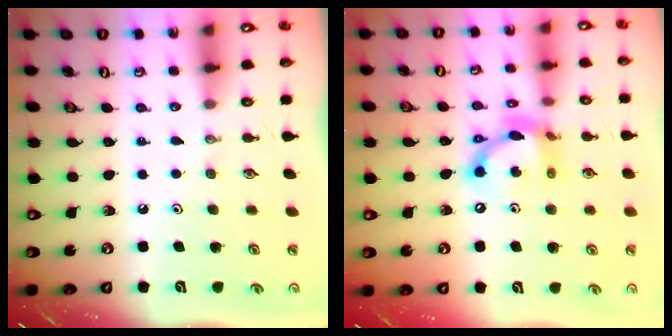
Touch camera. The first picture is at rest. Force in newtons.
{"total": 13.2, "press": 13.2, "slide": 0.4}